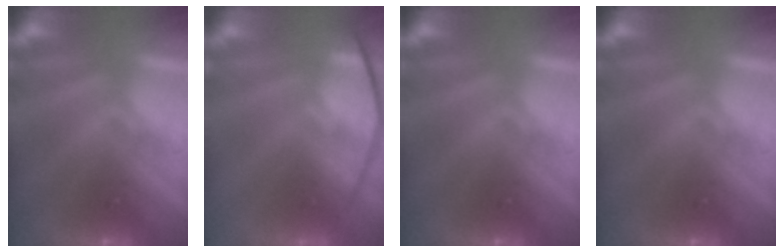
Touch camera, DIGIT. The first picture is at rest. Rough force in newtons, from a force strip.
{"total": 4.4}
{"total": 0.0}
{"total": 0.0}